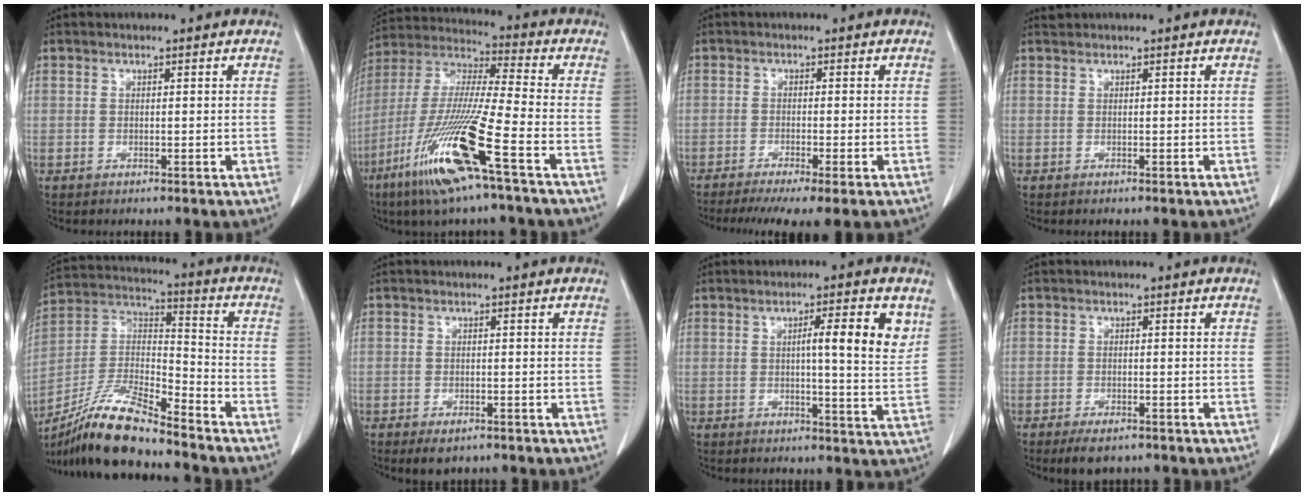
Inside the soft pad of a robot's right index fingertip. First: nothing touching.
{"total": 17.8, "force": [-8.7, 0.0, 15.6], "torque": [-0.342, -0.042, -0.173]}
{"total": 8.2, "force": [-6.1, 0.3, 5.5], "torque": [-0.076, -0.016, -0.094]}
{"total": 0.0}
{"total": 15.2, "force": [-12.8, 1.6, 8.0], "torque": [-0.158, 0.001, -0.238]}
{"total": 2.9, "force": [-2.0, 1.3, 1.6], "torque": [-0.023, -0.004, -0.021]}
{"total": 7.5, "force": [2.5, 0.5, 7.0], "torque": [-0.098, -0.001, 0.029]}
{"total": 4.0, "force": [-3.0, 1.5, 2.2], "torque": [-0.033, -0.005, -0.040]}